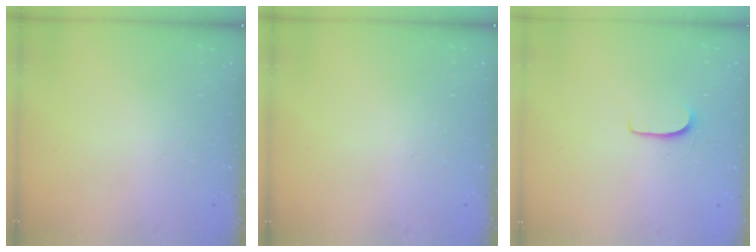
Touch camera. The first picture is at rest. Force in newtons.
{"total": 0.0}
{"total": 5.8, "press": 5.8, "slide": 0.4}